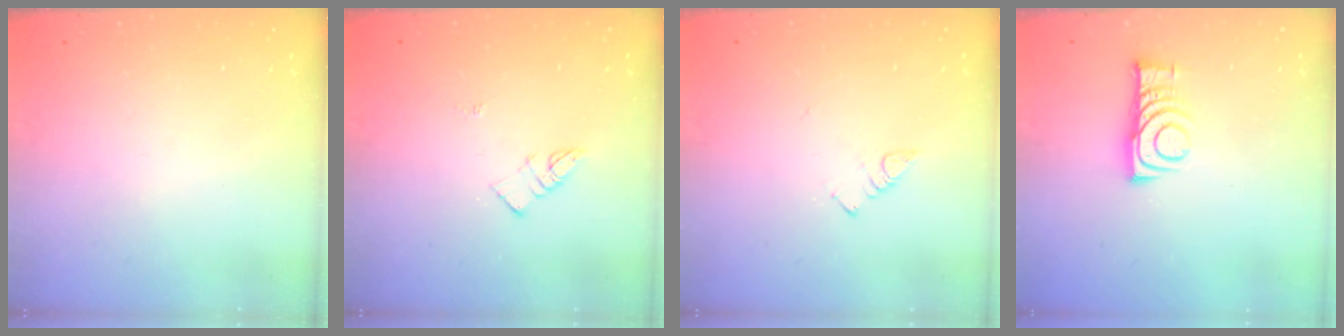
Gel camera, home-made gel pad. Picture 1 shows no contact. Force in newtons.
{"total": 3.1, "press": 3.1, "slide": 0.3}
{"total": 2.7, "press": 2.7, "slide": 0.4}
{"total": 8.8, "press": 8.8, "slide": 0.1}